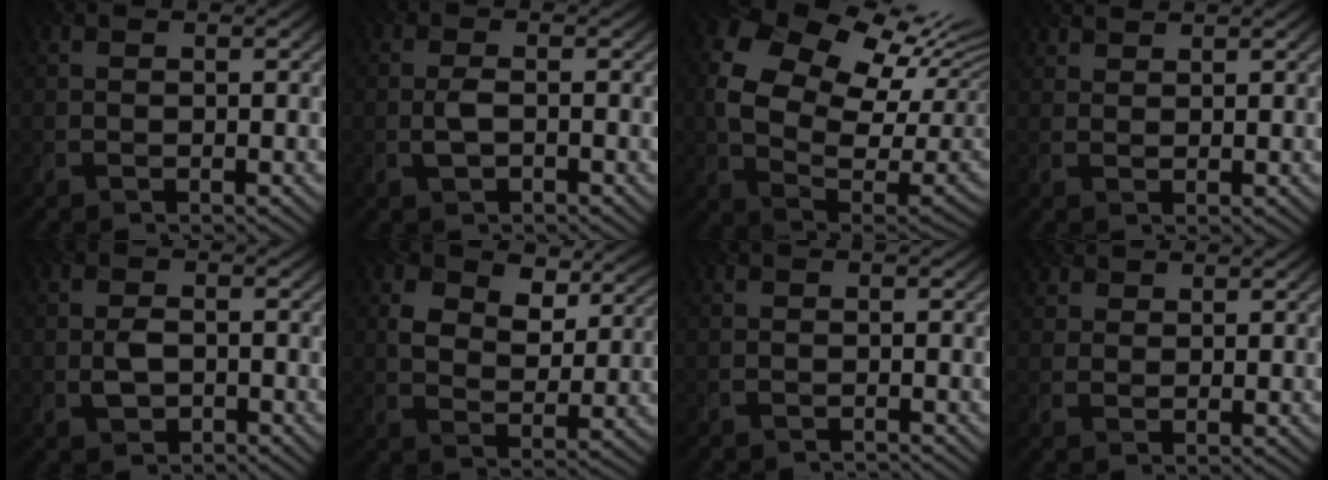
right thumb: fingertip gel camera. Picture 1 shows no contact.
{"total": 2.0, "force": [-0.4, 1.2, 1.6], "torque": [-0.042, -0.002, -0.008]}
{"total": 17.0, "force": [5.6, 10.9, 11.8], "torque": [-0.246, 0.002, 0.111]}
{"total": 2.0, "force": [2.0, 0.4, 0.2], "torque": [-0.012, 0.002, 0.039]}
{"total": 2.4, "force": [-0.7, 1.7, 1.5], "torque": [-0.033, -0.003, -0.012]}
{"total": 7.9, "force": [3.9, 5.1, 4.7], "torque": [-0.100, -0.009, 0.064]}
{"total": 1.1, "force": [-1.0, 0.0, -0.2], "torque": [0.007, -0.007, -0.021]}
{"total": 2.3, "force": [1.8, 1.3, 0.3], "torque": [-0.011, 0.007, 0.039]}